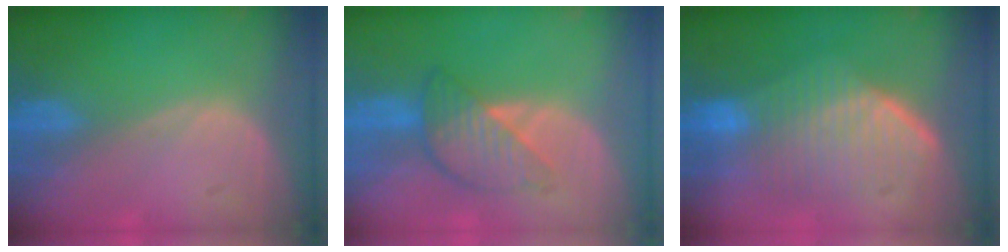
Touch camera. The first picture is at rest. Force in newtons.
{"total": 6.0, "press": 6.0, "slide": 0.4}
{"total": 8.3, "press": 8.2, "slide": 1.4}